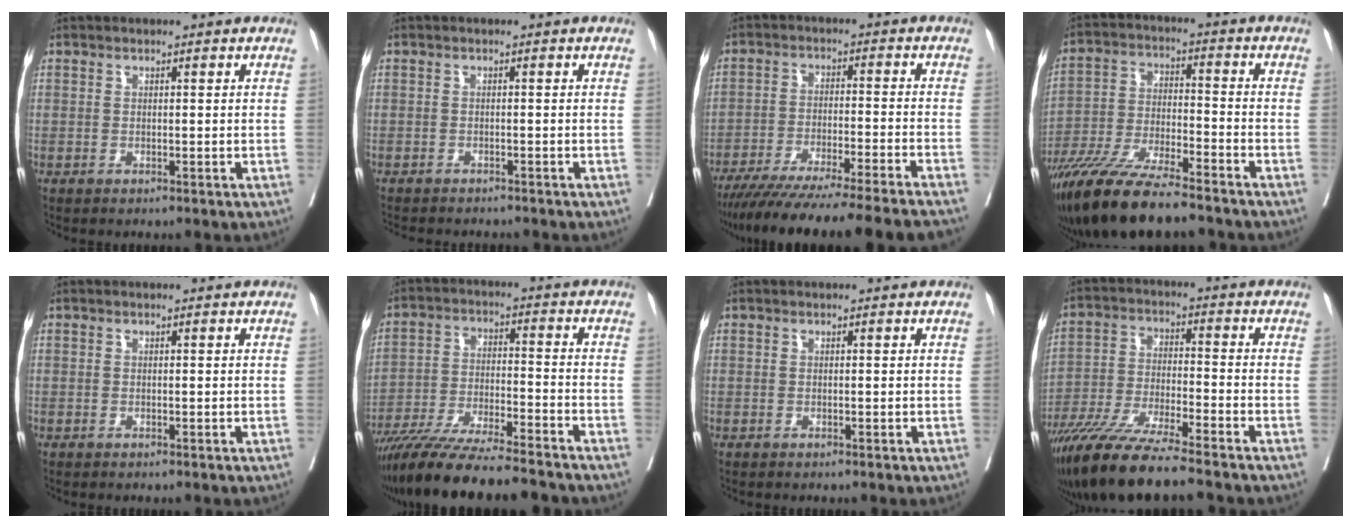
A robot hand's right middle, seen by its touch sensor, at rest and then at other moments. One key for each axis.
{"total": 5.8, "fx": -5.3, "fy": 1.2, "fz": 2.0, "tx": -0.026, "ty": -0.005, "tz": -0.071}
{"total": 20.0, "fx": -17.5, "fy": -1.7, "fz": 9.5, "tx": -0.123, "ty": -0.061, "tz": -0.263}
{"total": 15.0, "fx": -12.1, "fy": 2.0, "fz": 8.5, "tx": -0.168, "ty": -0.033, "tz": -0.217}
{"total": 0.0}
{"total": 16.8, "fx": -14.6, "fy": 0.9, "fz": 8.2, "tx": -0.156, "ty": -0.029, "tz": -0.245}
{"total": 0.0}
{"total": 12.9, "fx": -10.5, "fy": 0.2, "fz": 7.5, "tx": -0.138, "ty": -0.033, "tz": -0.185}